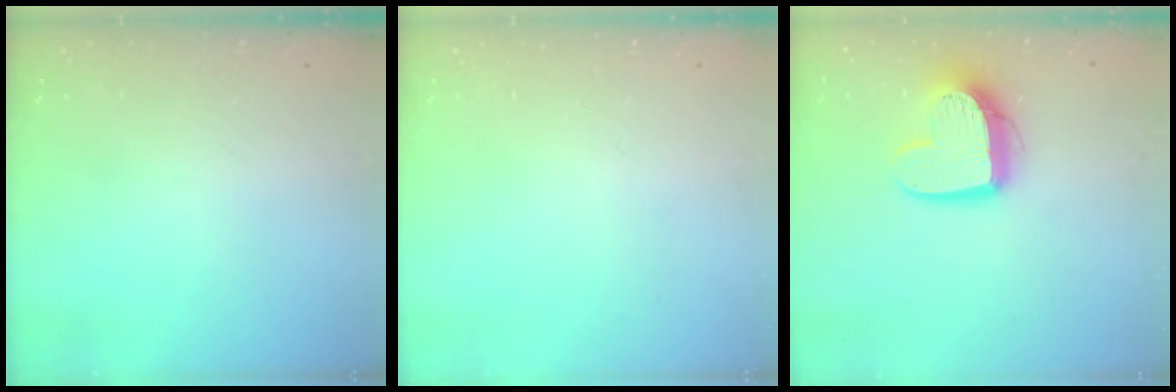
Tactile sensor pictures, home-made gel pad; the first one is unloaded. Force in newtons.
{"total": 0.0}
{"total": 12.9, "press": 12.8, "slide": 1.1}